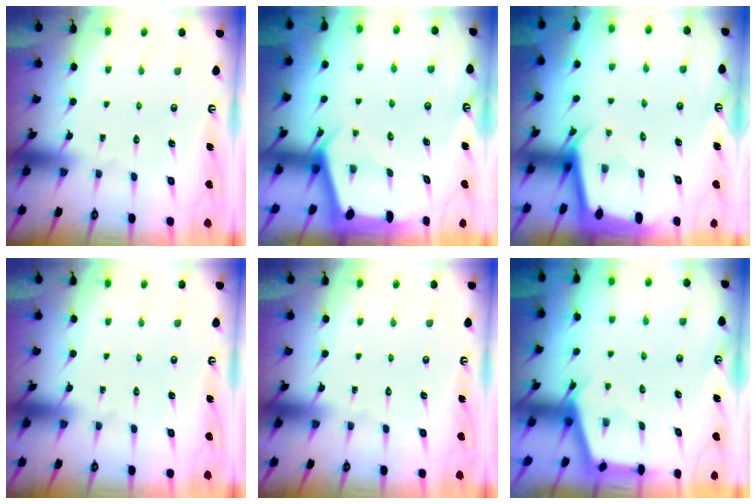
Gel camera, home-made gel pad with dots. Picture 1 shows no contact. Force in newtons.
{"total": 2.4, "press": 2.4, "slide": 0.3}
{"total": 2.3, "press": 2.3, "slide": 0.1}
{"total": 0.0}
{"total": 0.0}
{"total": 2.9, "press": 2.9, "slide": 0.3}